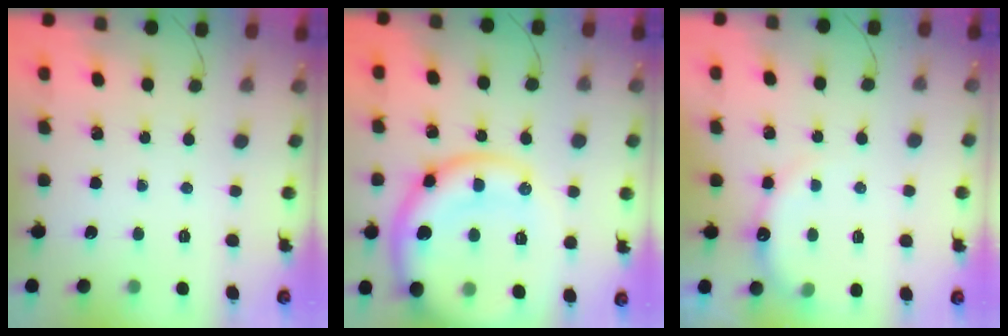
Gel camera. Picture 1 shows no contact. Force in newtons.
{"total": 20.3, "press": 20.1, "slide": 2.4}
{"total": 8.4, "press": 8.3, "slide": 0.9}